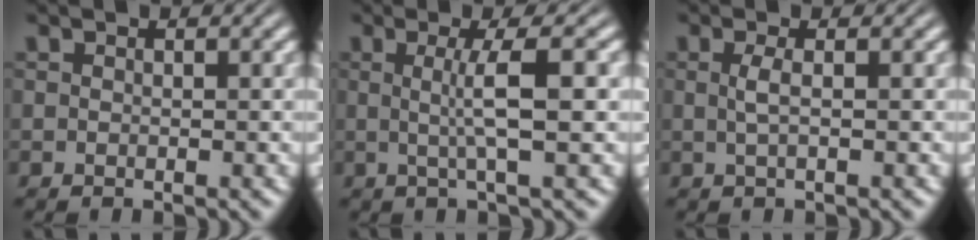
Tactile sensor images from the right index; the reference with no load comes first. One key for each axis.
{"total": 3.5, "fx": 0.4, "fy": -1.3, "fz": 3.3, "tx": -0.053, "ty": -0.001, "tz": 0.011}
{"total": 1.5, "fx": -0.1, "fy": -1.2, "fz": 1.0, "tx": -0.019, "ty": -0.004, "tz": 0.005}